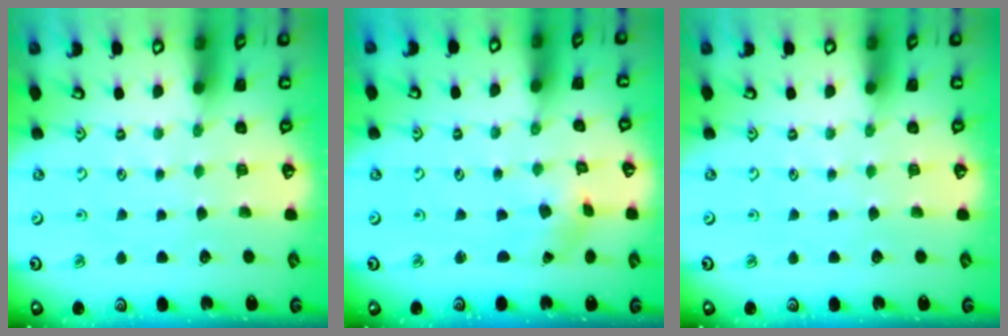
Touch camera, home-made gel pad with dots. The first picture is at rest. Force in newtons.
{"total": 2.7, "press": 2.3, "slide": 1.3}
{"total": 0.0}